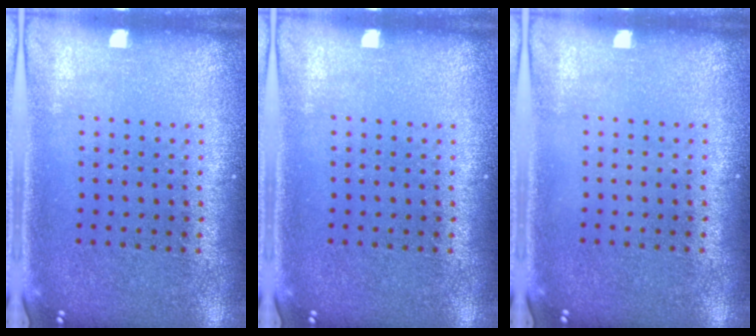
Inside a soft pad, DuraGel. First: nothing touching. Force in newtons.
{"total": 0.0}
{"total": 0.0}